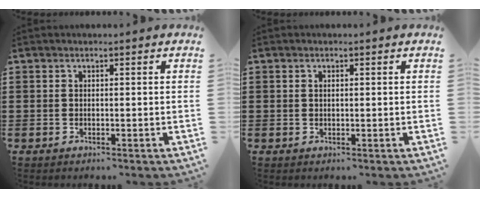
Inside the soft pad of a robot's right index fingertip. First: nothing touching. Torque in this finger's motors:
{"motor_torque": [-0.76, 1.38, -0.02, -0.01]}